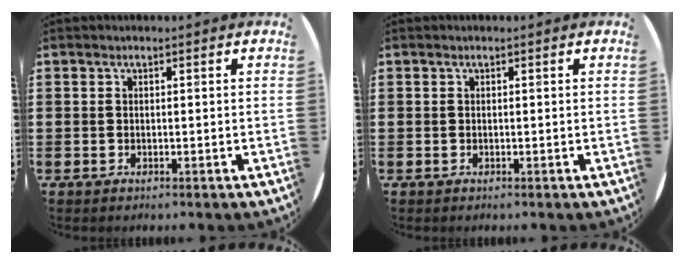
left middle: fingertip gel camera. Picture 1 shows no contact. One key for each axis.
{"total": 0.0}